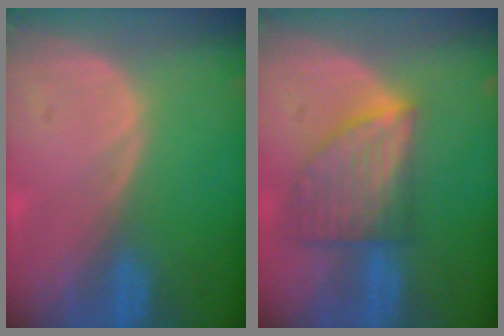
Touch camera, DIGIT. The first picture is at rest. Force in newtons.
{"total": 7.5, "press": 6.9, "slide": 3.0}